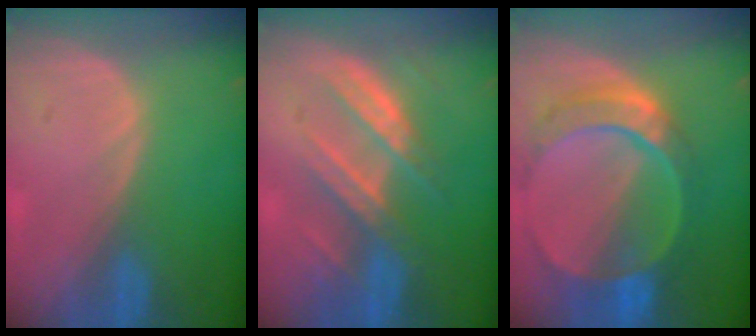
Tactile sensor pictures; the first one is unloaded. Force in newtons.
{"total": 7.4, "press": 7.1, "slide": 2.1}
{"total": 10.2, "press": 8.6, "slide": 5.5}